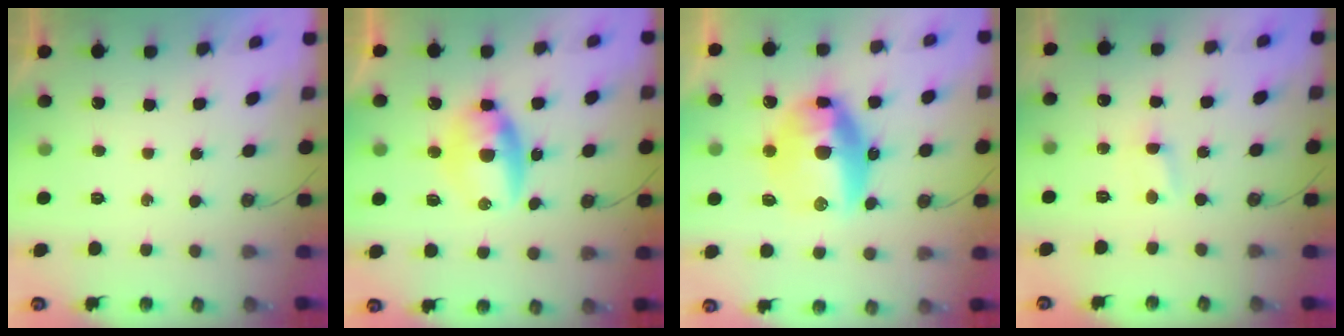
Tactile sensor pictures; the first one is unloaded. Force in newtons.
{"total": 8.0, "press": 7.9, "slide": 0.4}
{"total": 15.7, "press": 15.6, "slide": 2.1}
{"total": 1.0, "press": 1.0, "slide": 0.1}